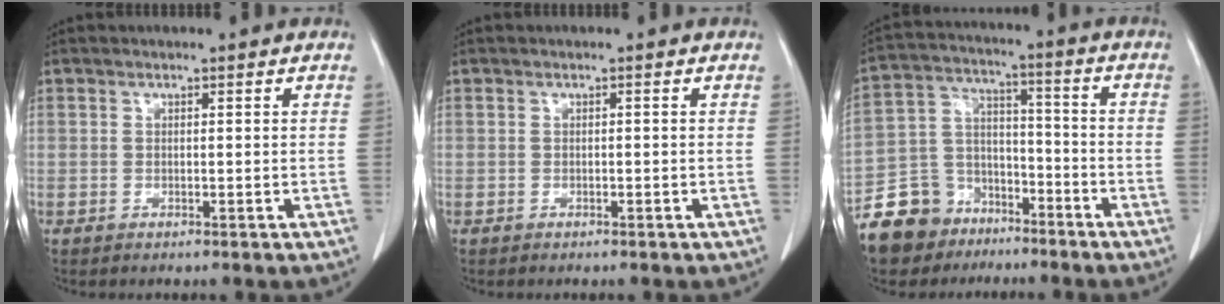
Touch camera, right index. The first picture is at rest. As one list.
[{"total": 0.0}, {"total": 12.4, "force": [-8.8, 8.4, 2.3], "torque": [-0.062, 0.047, -0.155]}]